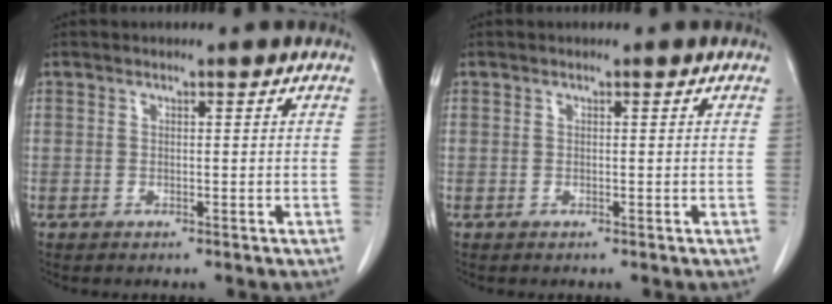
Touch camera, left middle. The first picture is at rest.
{"total": 0.0}